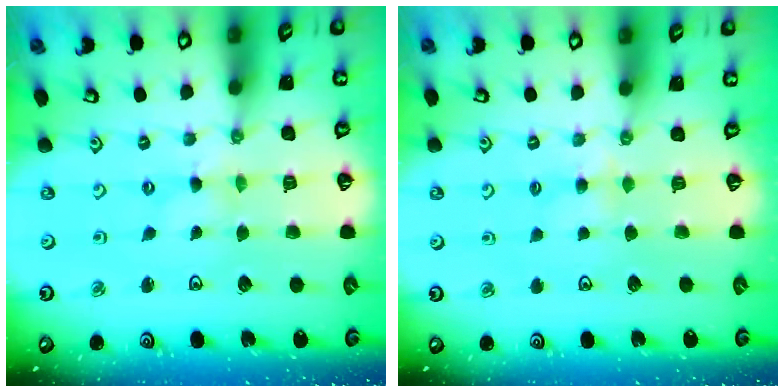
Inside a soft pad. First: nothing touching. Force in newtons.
{"total": 2.4, "press": 2.4, "slide": 0.4}